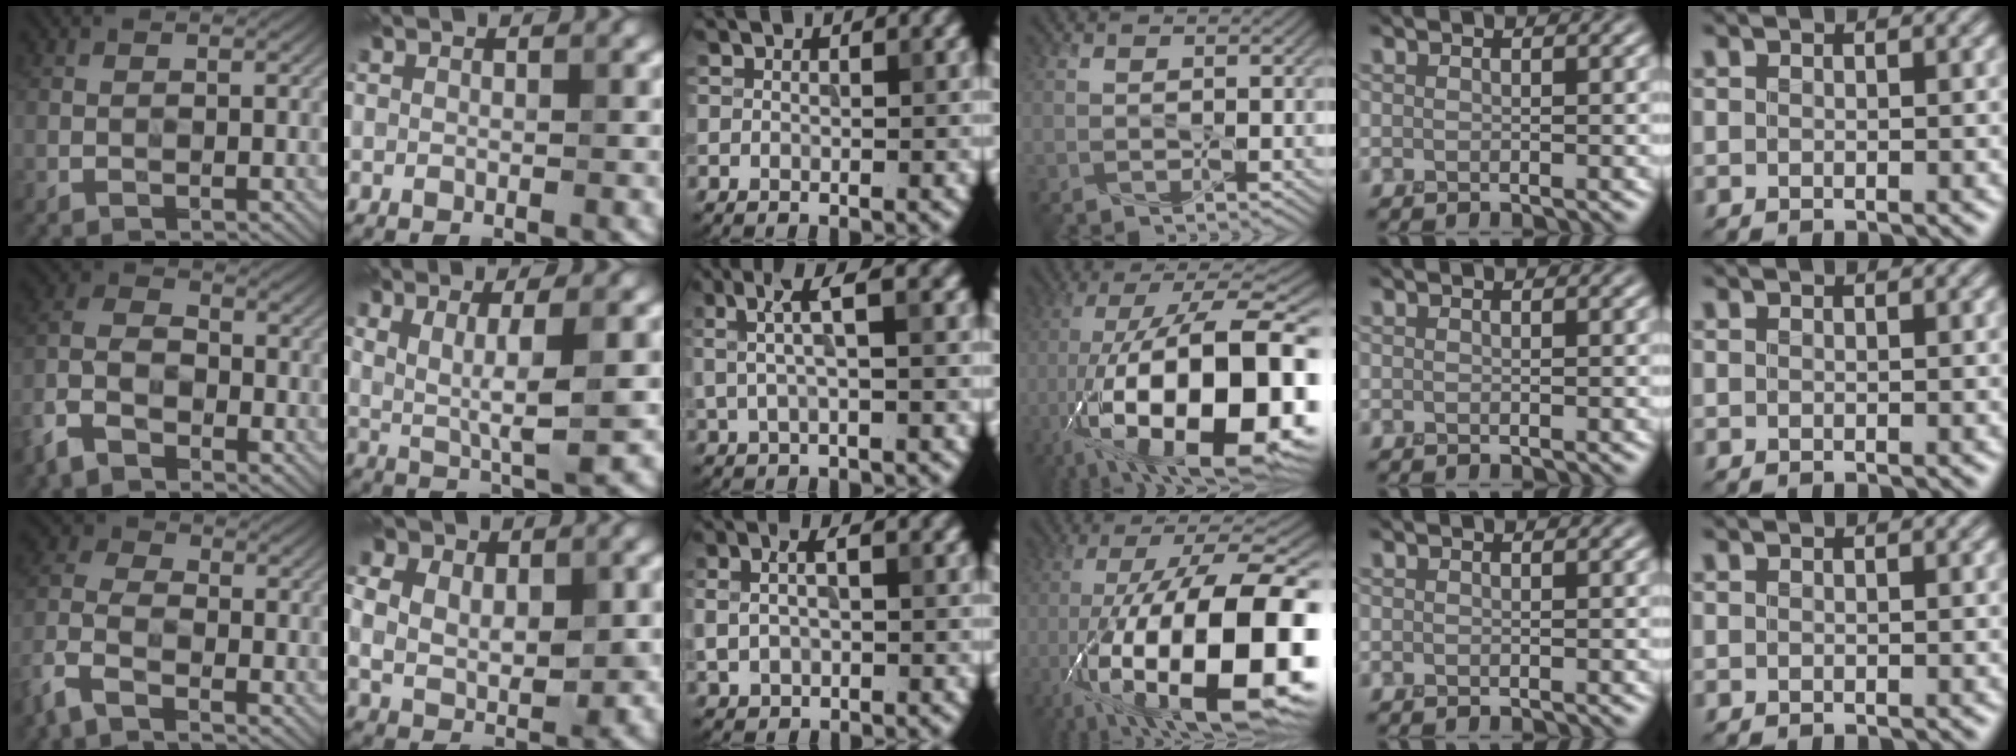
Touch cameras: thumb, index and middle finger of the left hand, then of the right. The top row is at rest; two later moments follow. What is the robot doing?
{"motion": "wipe", "object": "whiteboard"}